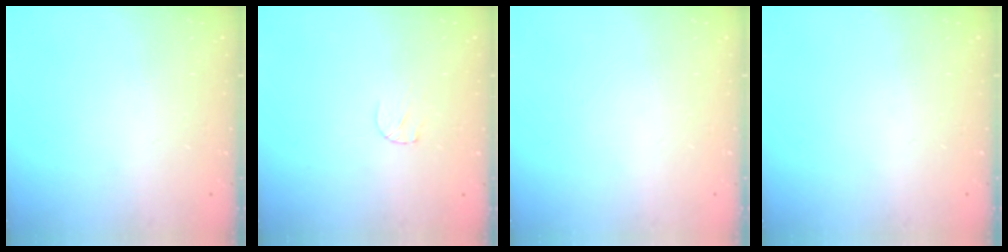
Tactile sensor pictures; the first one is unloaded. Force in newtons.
{"total": 4.3, "press": 4.3, "slide": 0.4}
{"total": 0.0}
{"total": 0.0}